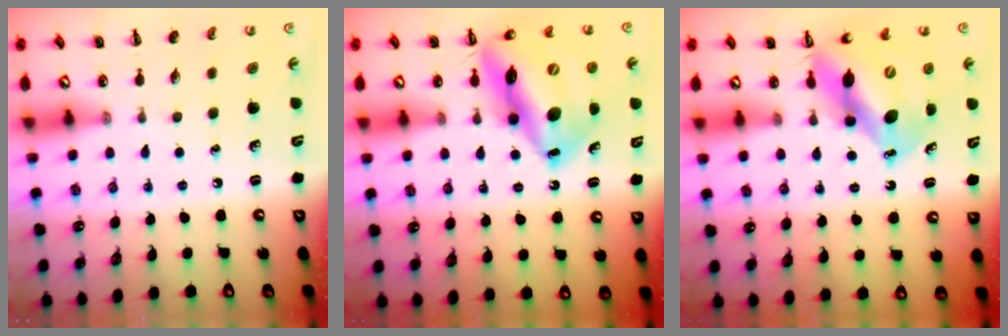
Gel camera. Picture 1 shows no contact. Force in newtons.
{"total": 20.1, "press": 19.6, "slide": 4.5}
{"total": 9.9, "press": 9.7, "slide": 2.0}